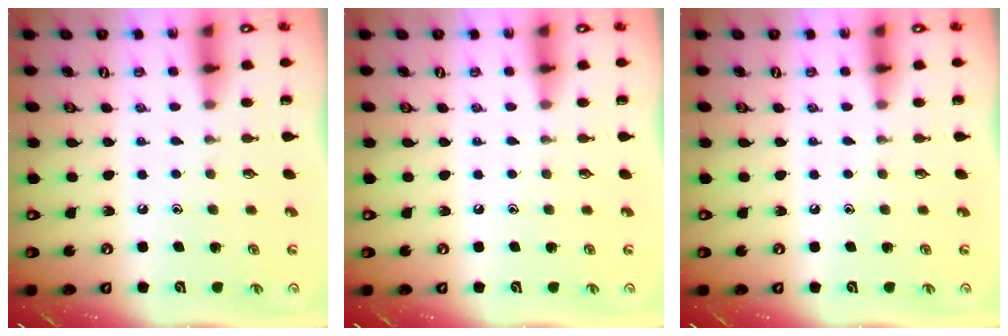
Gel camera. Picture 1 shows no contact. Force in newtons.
{"total": 0.0}
{"total": 0.0}